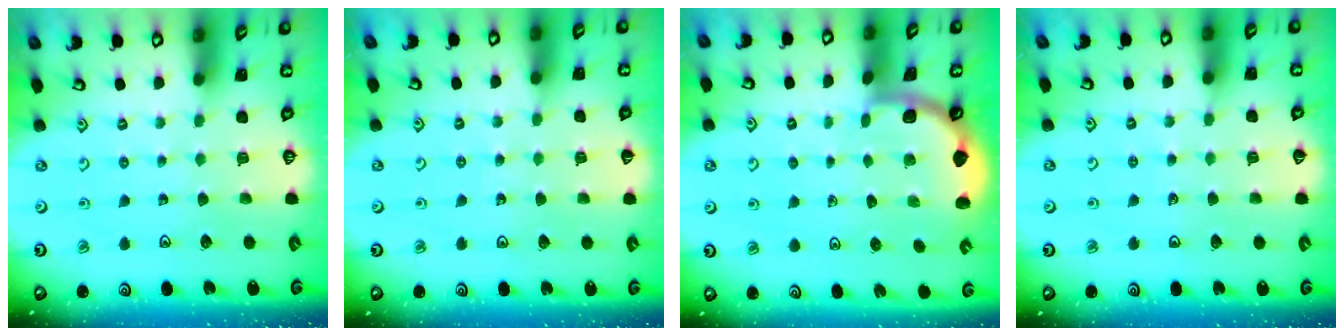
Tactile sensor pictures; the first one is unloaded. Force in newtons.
{"total": 4.2, "press": 4.2, "slide": 0.5}
{"total": 1.8, "press": 1.8, "slide": 0.2}
{"total": 2.4, "press": 2.4, "slide": 0.2}